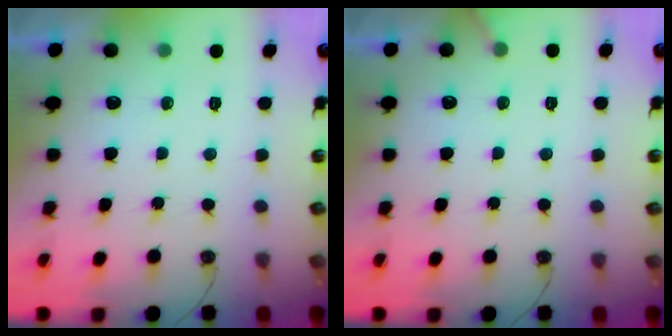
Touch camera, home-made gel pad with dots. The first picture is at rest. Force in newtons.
{"total": 3.8, "press": 3.8, "slide": 0.2}